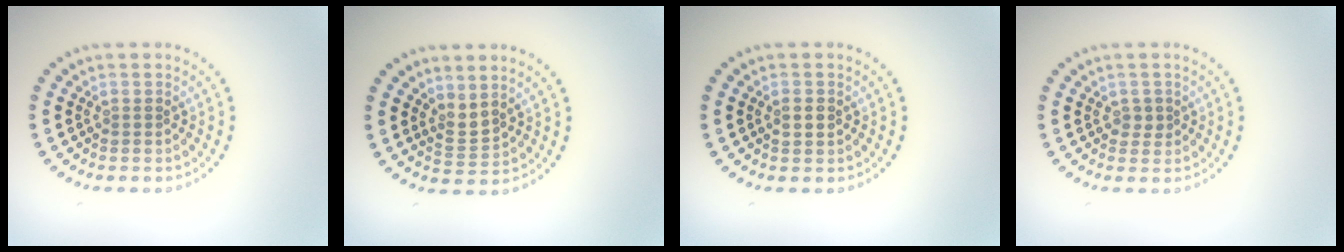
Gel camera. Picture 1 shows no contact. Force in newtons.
{"total": 1.6, "press": 1.2, "slide": 1.0}
{"total": 0.8, "press": 0.8, "slide": 0.2}
{"total": 1.1, "press": 1.0, "slide": 0.3}